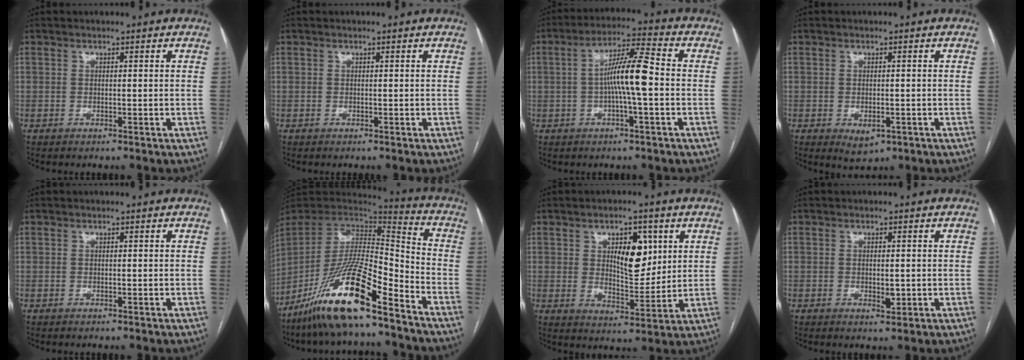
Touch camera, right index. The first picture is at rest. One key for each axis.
{"total": 0.0}
{"total": 8.7, "fx": -0.8, "fy": 0.4, "fz": 8.7, "tx": -0.158, "ty": 0.016, "tz": -0.020}
{"total": 3.1, "fx": -1.2, "fy": 1.7, "fz": 2.2, "tx": -0.031, "ty": -0.003, "tz": -0.006}
{"total": 0.0}
{"total": 19.0, "fx": -13.1, "fy": 2.6, "fz": 13.5, "tx": -0.281, "ty": -0.025, "tz": -0.245}
{"total": 8.5, "fx": 3.0, "fy": 3.9, "fz": 7.0, "tx": -0.105, "ty": 0.002, "tz": 0.054}
{"total": 2.1, "fx": -0.3, "fy": 0.9, "fz": 1.9, "tx": -0.033, "ty": -0.003, "tz": 0.000}